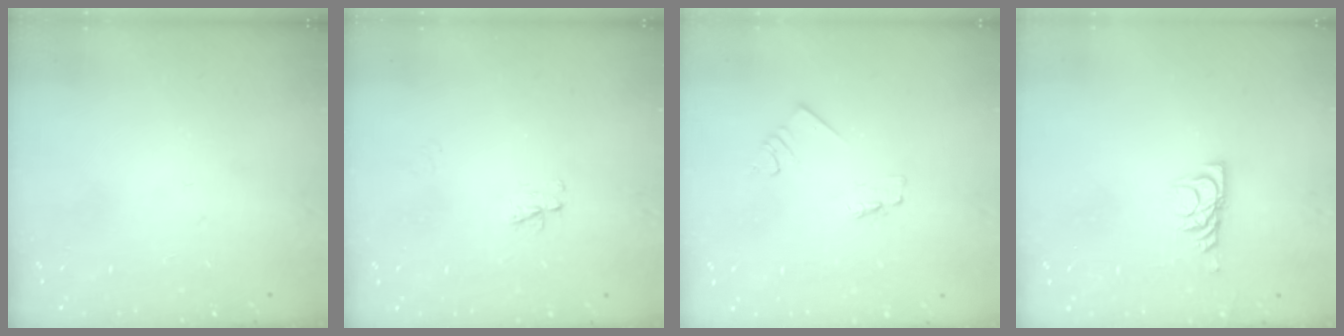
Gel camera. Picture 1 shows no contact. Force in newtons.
{"total": 3.0, "press": 3.0, "slide": 0.4}
{"total": 1.2, "press": 1.2, "slide": 0.0}
{"total": 6.2, "press": 6.2, "slide": 0.7}